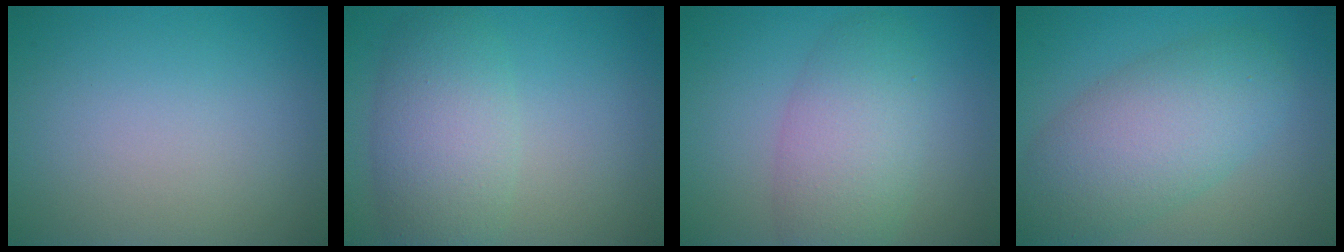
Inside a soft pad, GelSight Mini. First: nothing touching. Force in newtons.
{"total": 5.7, "press": 5.6, "slide": 0.6}
{"total": 5.5, "press": 5.4, "slide": 0.3}
{"total": 7.1, "press": 7.1, "slide": 0.2}